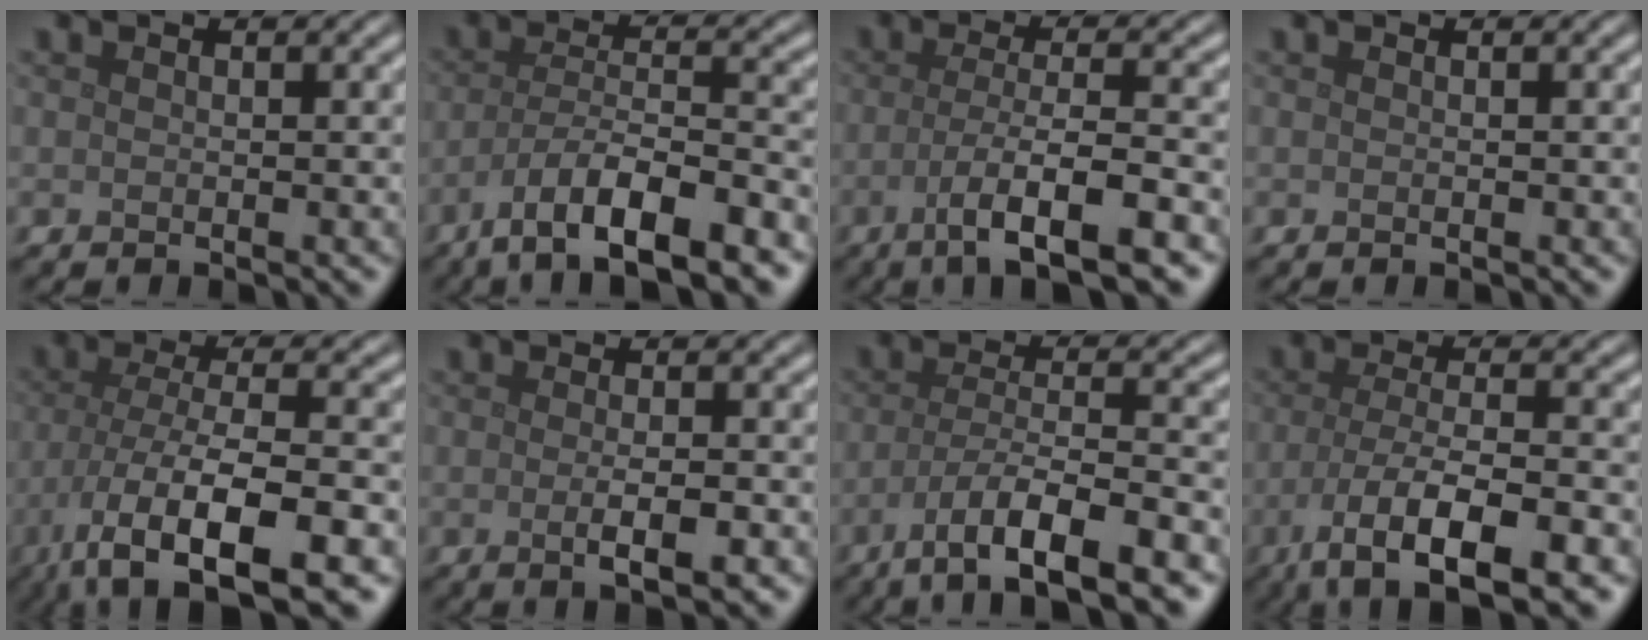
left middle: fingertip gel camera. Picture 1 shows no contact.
{"total": 9.4, "force": [-6.1, 2.5, 6.7], "torque": [-0.114, -0.004, -0.108]}
{"total": 6.5, "force": [-2.7, 1.3, 5.8], "torque": [-0.094, -0.004, -0.053]}
{"total": 0.0}
{"total": 10.8, "force": [-5.8, 3.4, 8.5], "torque": [-0.144, -0.014, -0.099]}
{"total": 2.9, "force": [-0.5, 0.7, 2.8], "torque": [-0.040, -0.005, -0.008]}
{"total": 7.8, "force": [-4.6, 1.8, 6.1], "torque": [-0.096, -0.004, -0.080]}
{"total": 8.6, "force": [-4.6, 2.5, 6.9], "torque": [-0.119, -0.014, -0.078]}